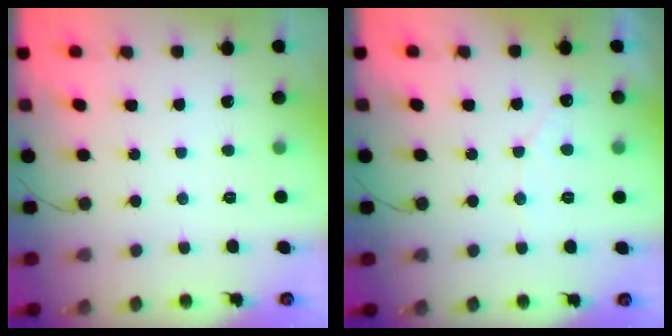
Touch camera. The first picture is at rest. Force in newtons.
{"total": 3.0, "press": 3.0, "slide": 0.1}